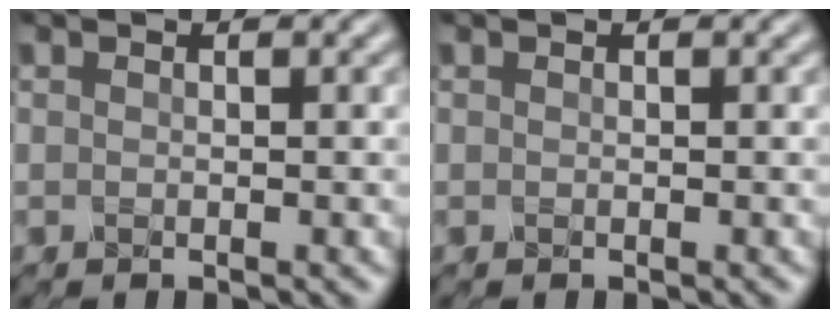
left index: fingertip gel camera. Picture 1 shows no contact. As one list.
[{"total": 0.0}]